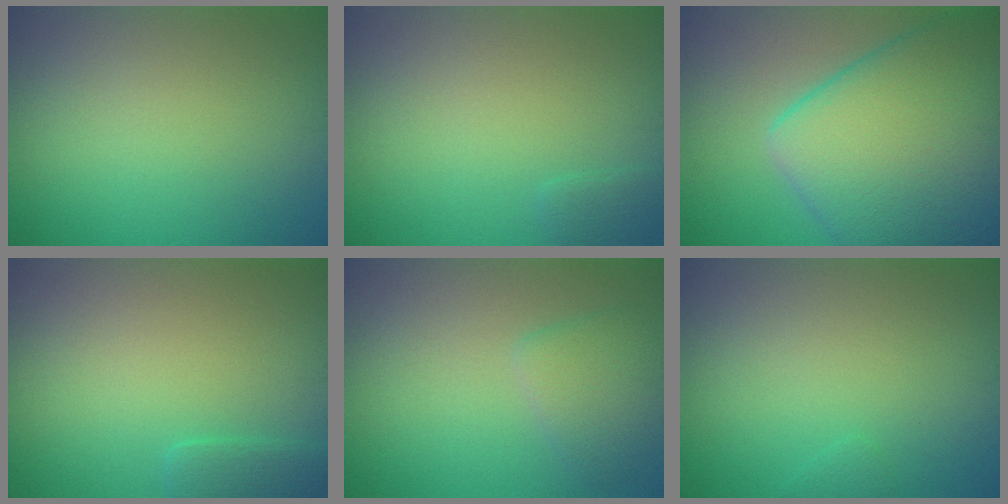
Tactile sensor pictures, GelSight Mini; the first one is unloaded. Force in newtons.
{"total": 0.9, "press": 0.9, "slide": 0.1}
{"total": 14.7, "press": 14.7, "slide": 0.5}
{"total": 1.9, "press": 1.9, "slide": 0.1}
{"total": 2.6, "press": 2.6, "slide": 0.3}
{"total": 0.5, "press": 0.5, "slide": 0.0}